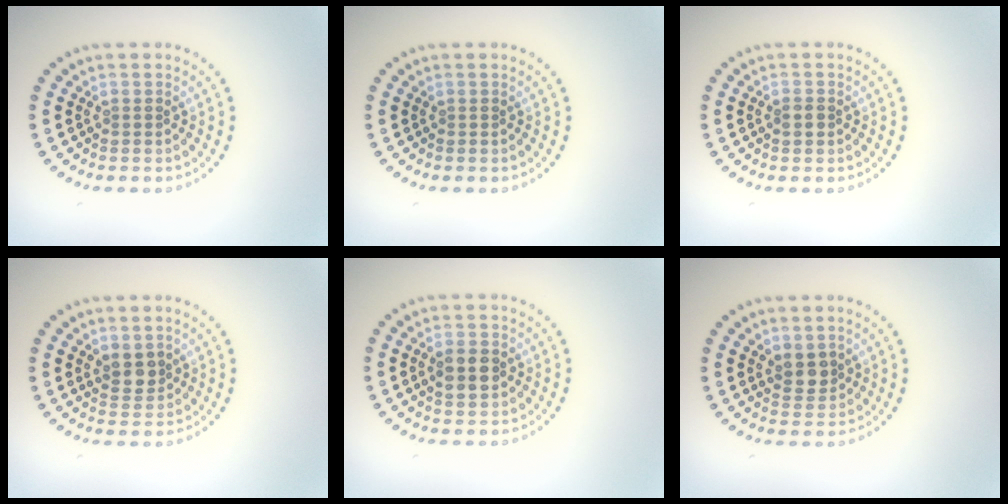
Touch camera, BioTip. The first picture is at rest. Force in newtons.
{"total": 0.0}
{"total": 1.4, "press": 1.4, "slide": 0.2}
{"total": 2.1, "press": 1.9, "slide": 0.8}
{"total": 2.8, "press": 2.8, "slide": 0.1}
{"total": 2.0, "press": 1.8, "slide": 0.8}